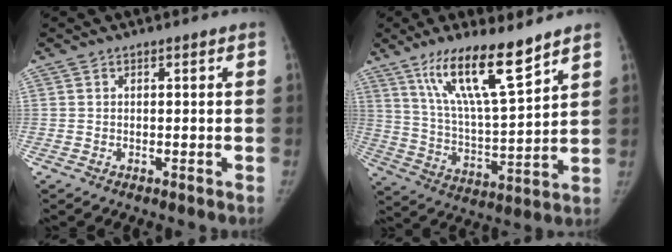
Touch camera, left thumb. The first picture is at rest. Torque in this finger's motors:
{"motor_torque": [0.45, 0.42, 1.45, -1.33, 0.12]}